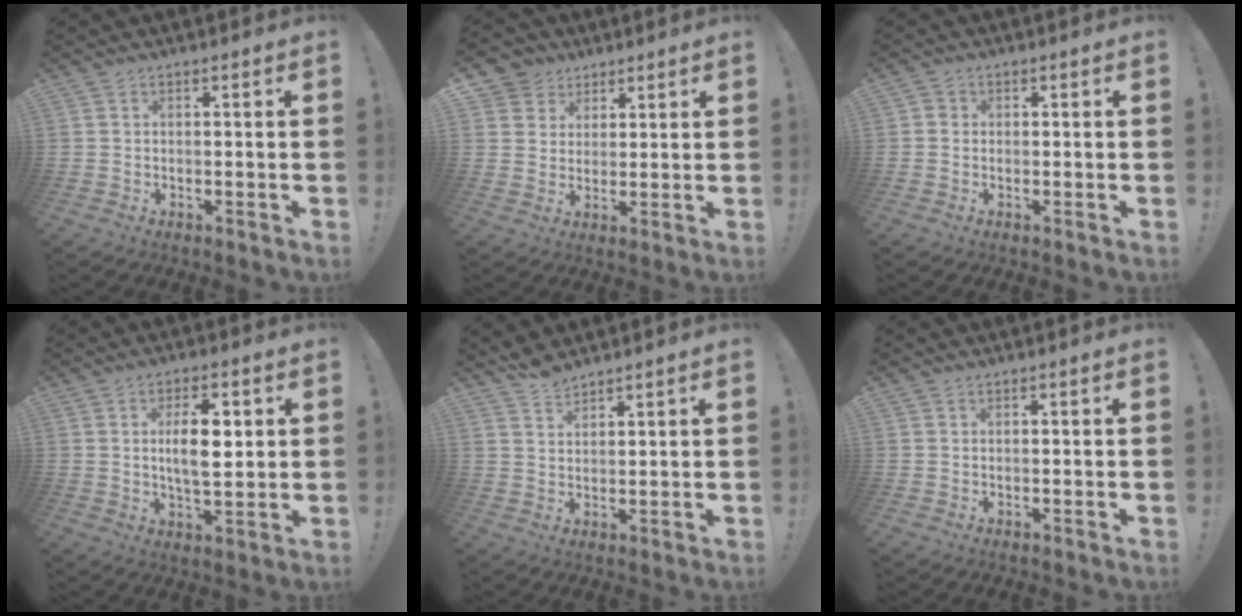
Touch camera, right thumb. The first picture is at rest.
{"total": 6.7, "force": [3.1, 5.8, 0.7], "torque": [-0.009, -0.022, 0.064]}
{"total": 1.6, "force": [-0.2, 1.4, 0.6], "torque": [-0.016, 0.007, -0.002]}
{"total": 10.2, "force": [1.8, 4.4, 9.0], "torque": [-0.140, -0.003, 0.024]}
{"total": 3.3, "force": [3.0, 0.9, 1.0], "torque": [-0.013, -0.020, 0.056]}
{"total": 0.0}